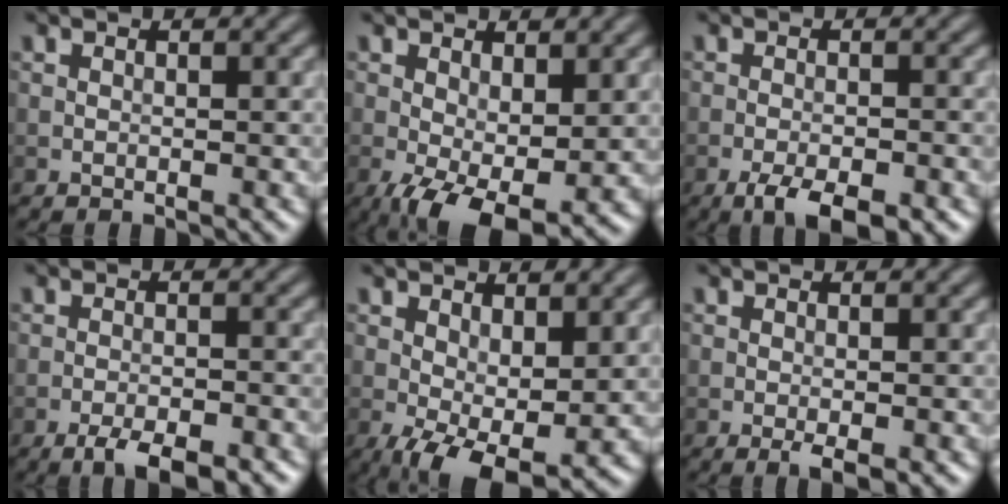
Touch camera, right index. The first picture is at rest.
{"total": 6.6, "force": [-1.8, 3.1, 5.5], "torque": [-0.110, -0.022, -0.021]}
{"total": 4.3, "force": [-2.6, 1.2, 3.2], "torque": [-0.057, -0.004, -0.042]}
{"total": 3.6, "force": [-2.5, 0.9, 2.5], "torque": [-0.045, -0.001, -0.041]}
{"total": 6.9, "force": [-1.2, 3.4, 5.9], "torque": [-0.111, -0.021, -0.008]}
{"total": 1.9, "force": [-0.7, 0.3, 1.7], "torque": [-0.029, -0.007, -0.013]}